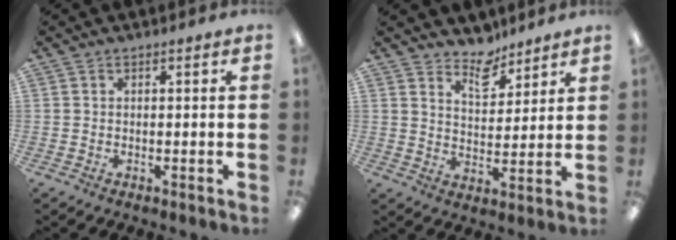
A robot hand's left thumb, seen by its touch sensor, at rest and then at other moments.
{"total": 7.0, "force": [5.9, 3.3, 1.6], "torque": [-0.014, -0.042, 0.104]}